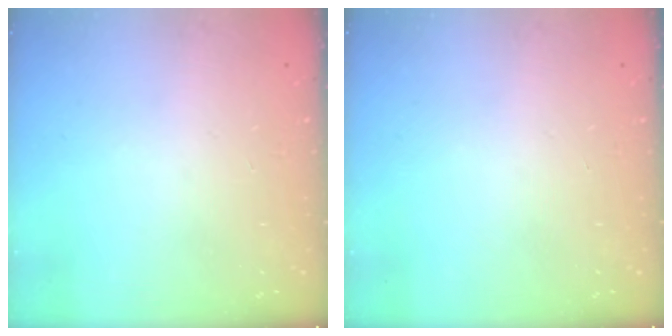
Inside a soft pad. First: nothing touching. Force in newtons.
{"total": 0.0}